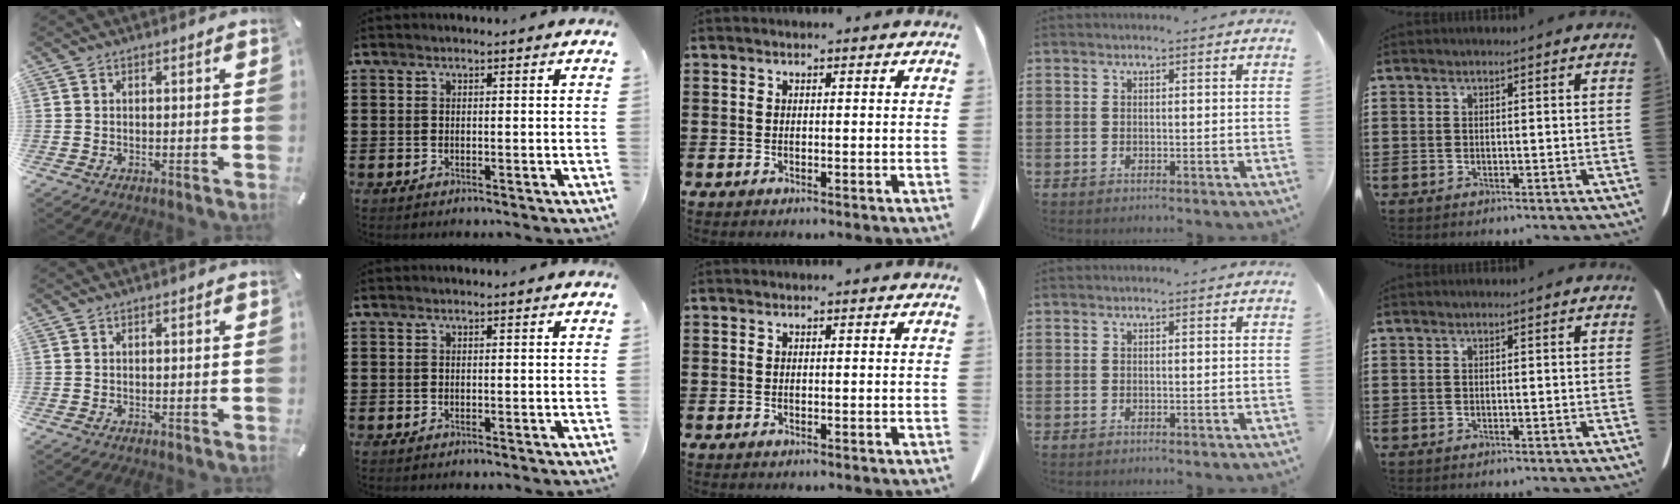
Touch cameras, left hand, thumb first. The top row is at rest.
{}